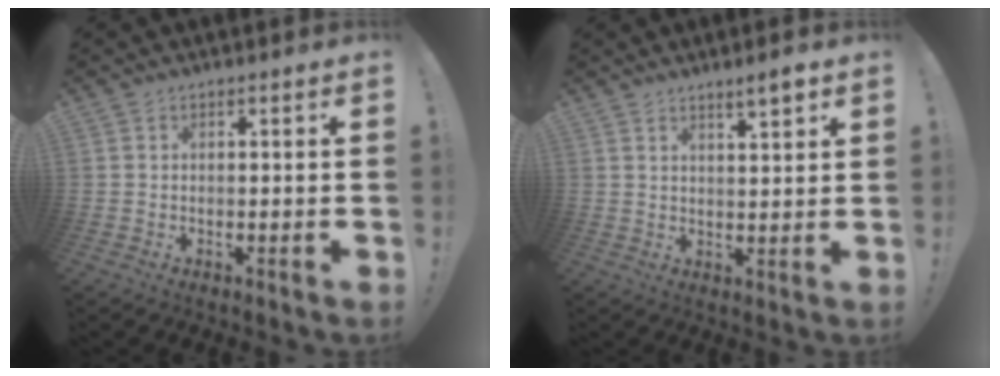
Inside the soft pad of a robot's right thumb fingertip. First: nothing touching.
{"total": 4.7, "force": [3.5, 0.9, 3.1], "torque": [-0.039, -0.023, 0.055]}